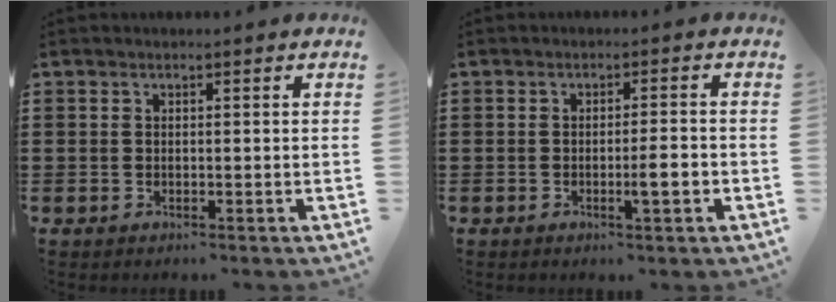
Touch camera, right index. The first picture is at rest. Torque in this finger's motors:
{"motor_torque": [0.62, -0.10, 0.19, 0.05]}